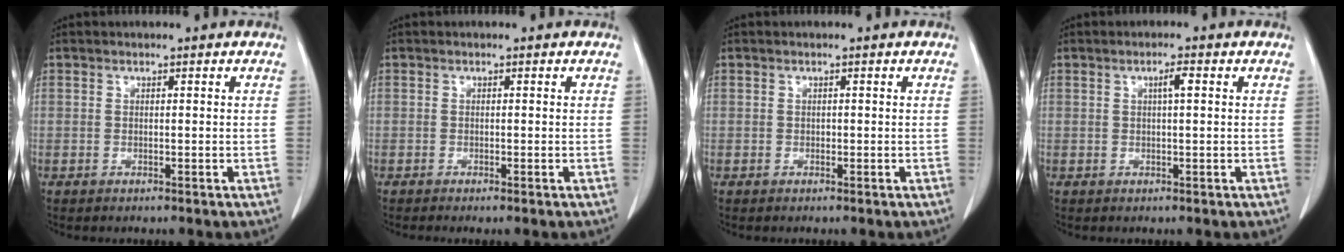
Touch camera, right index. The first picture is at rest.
{"total": 0.7, "force": [-0.4, -0.2, 0.5], "torque": [-0.011, -0.002, -0.007]}
{"total": 0.0}
{"total": 1.8, "force": [0.5, 0.1, 1.7], "torque": [-0.030, 0.004, 0.008]}